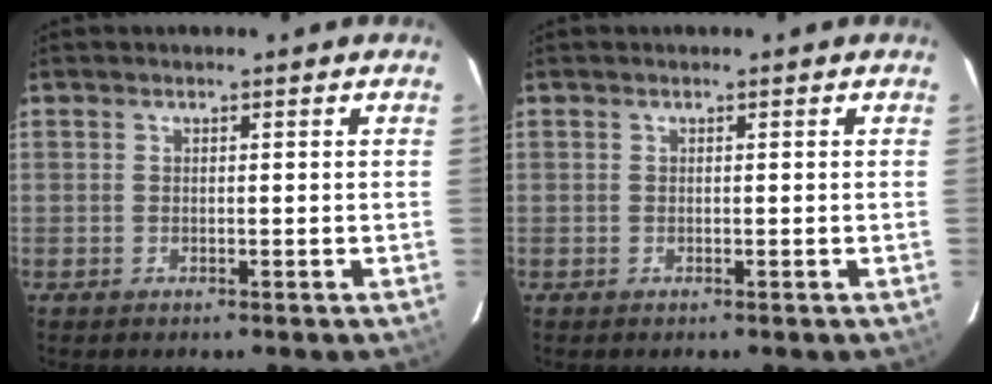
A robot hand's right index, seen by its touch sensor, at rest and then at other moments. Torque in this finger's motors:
{"motor_torque": [0.00, 0.00, 0.01, 0.00]}